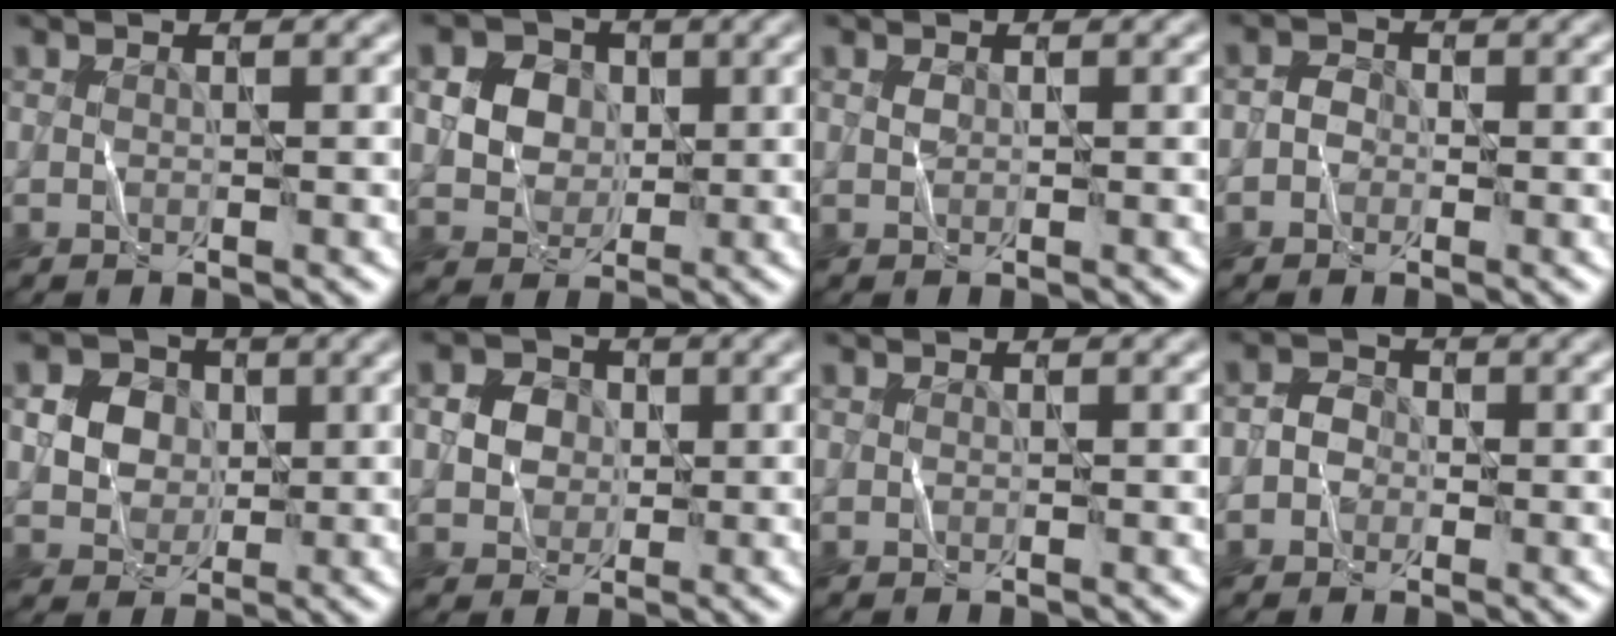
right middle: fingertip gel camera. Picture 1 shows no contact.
{"total": 4.4, "force": [0.8, 3.8, 2.0], "torque": [-0.044, 0.004, 0.008]}
{"total": 0.0}
{"total": 1.4, "force": [-0.7, 1.2, 0.4], "torque": [-0.007, 0.003, -0.017]}
{"total": 3.6, "force": [0.5, 3.2, 1.6], "torque": [-0.032, 0.001, 0.006]}
{"total": 2.6, "force": [0.1, 2.4, 1.0], "torque": [-0.017, 0.001, 0.002]}
{"total": 0.0}
{"total": 1.9, "force": [-0.7, 1.6, 0.6], "torque": [-0.009, 0.002, -0.017]}